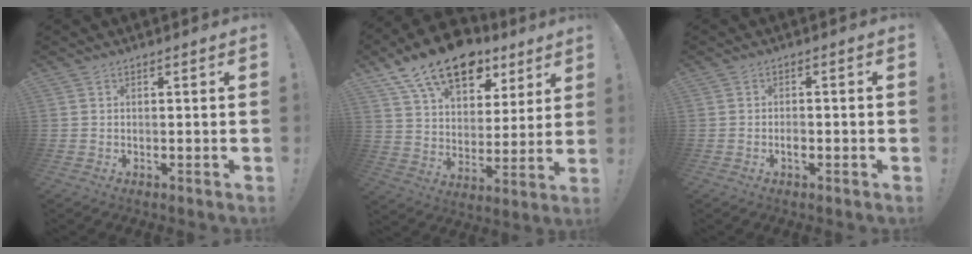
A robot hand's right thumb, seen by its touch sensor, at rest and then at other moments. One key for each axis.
{"total": 18.2, "fx": 12.2, "fy": 9.8, "fz": 9.4, "tx": -0.146, "ty": -0.080, "tz": 0.217}
{"total": 1.7, "fx": -0.7, "fy": 0.9, "fz": 1.2, "tx": -0.010, "ty": 0.000, "tz": -0.014}